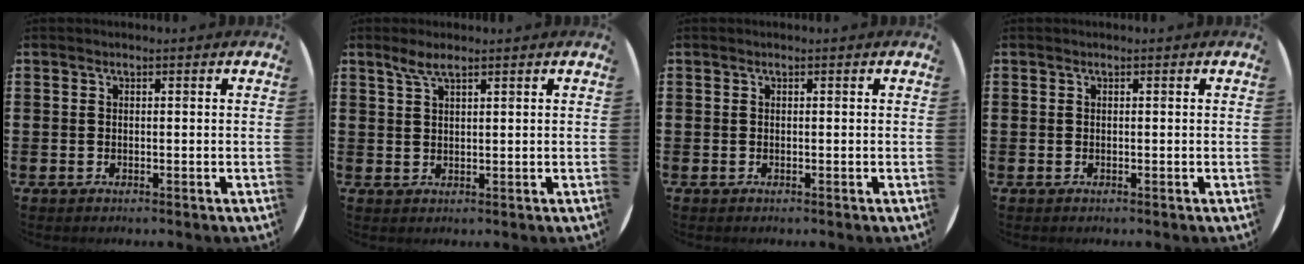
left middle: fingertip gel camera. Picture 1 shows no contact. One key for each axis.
{"total": 2.8, "fx": 2.0, "fy": 0.5, "fz": 1.8, "tx": -0.039, "ty": 0.004, "tz": 0.036}
{"total": 0.0}
{"total": 0.0}